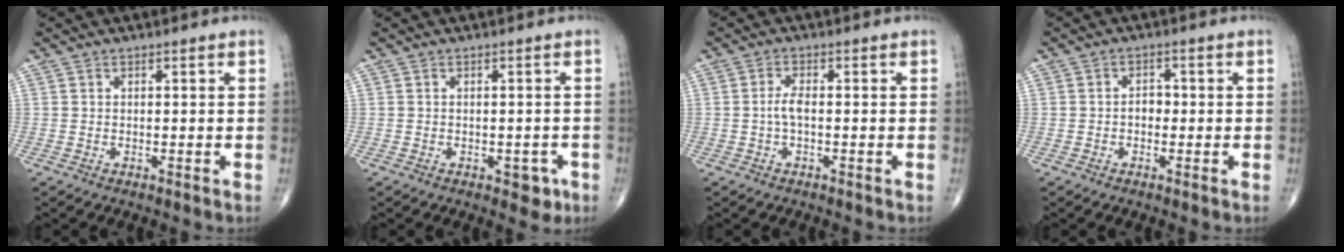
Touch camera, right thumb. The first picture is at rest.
{"total": 3.0, "force": [-1.4, 1.9, 2.0], "torque": [-0.003, 0.004, -0.014]}
{"total": 2.4, "force": [-0.4, 0.8, 2.2], "torque": [-0.050, 0.004, -0.009]}
{"total": 2.1, "force": [-0.5, 1.6, 1.3], "torque": [-0.006, 0.009, -0.013]}